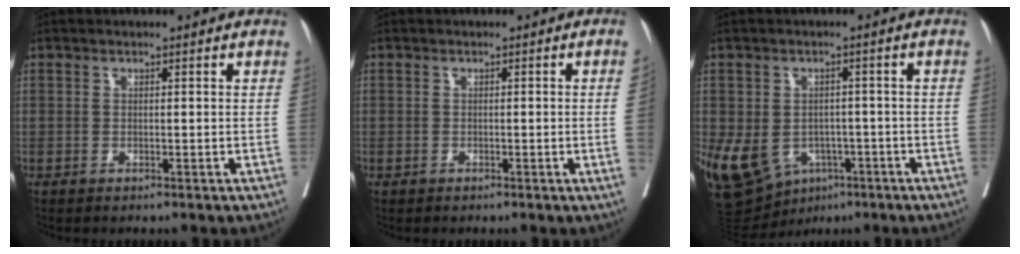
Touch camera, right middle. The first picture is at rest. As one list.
[{"total": 1.4, "force": [-0.3, -0.4, 1.3], "torque": [-0.015, 0.001, -0.005]}, {"total": 11.6, "force": [-4.7, 8.7, 6.2], "torque": [-0.128, 0.008, -0.062]}]